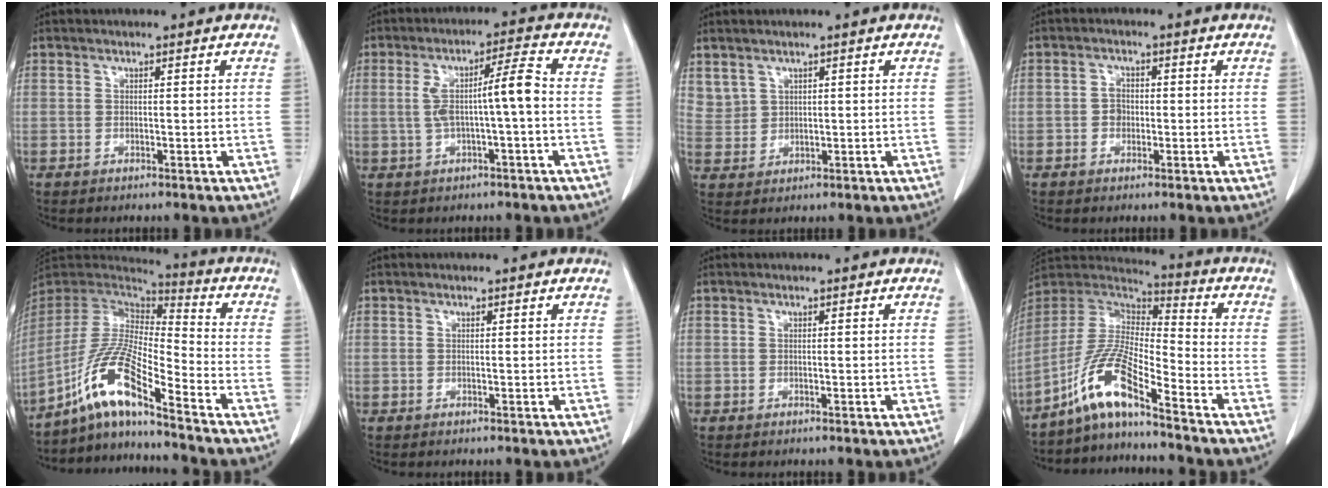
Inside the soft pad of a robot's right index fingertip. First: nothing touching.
{"total": 7.2, "force": [-0.3, 0.5, 7.2], "torque": [-0.132, 0.023, -0.002]}
{"total": 3.7, "force": [2.6, 2.6, 0.6], "torque": [-0.012, 0.001, 0.062]}
{"total": 2.2, "force": [-0.3, 1.8, 1.2], "torque": [-0.018, 0.006, -0.007]}
{"total": 12.3, "force": [-9.0, 0.2, 8.4], "torque": [-0.171, 0.002, -0.173]}
{"total": 0.0}
{"total": 0.0}
{"total": 10.7, "force": [-7.8, 0.6, 7.4], "torque": [-0.163, 0.006, -0.154]}